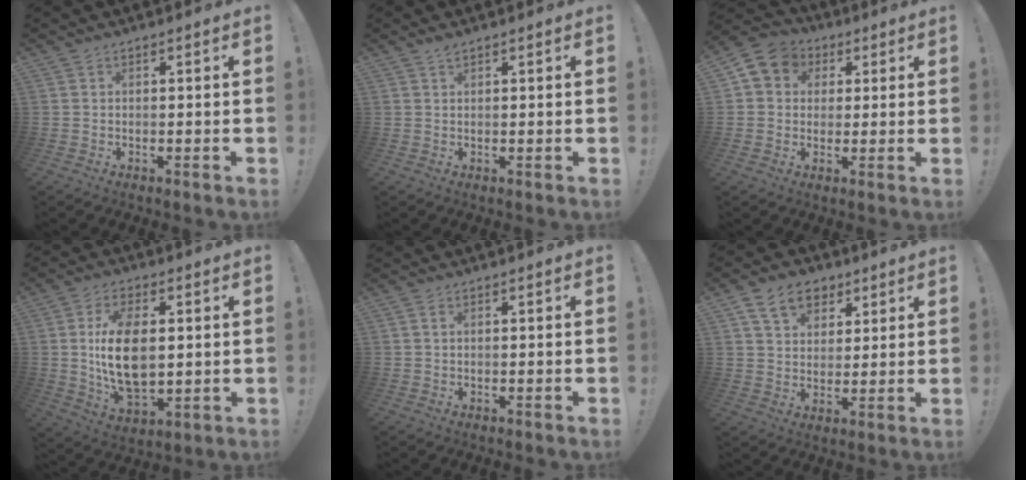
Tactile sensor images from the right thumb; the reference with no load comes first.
{"total": 1.4, "force": [1.1, 0.3, 0.8], "torque": [-0.001, -0.006, 0.016]}
{"total": 7.9, "force": [2.2, 7.0, 2.8], "torque": [-0.047, 0.000, 0.049]}
{"total": 15.1, "force": [1.6, 8.5, 12.4], "torque": [-0.226, -0.010, 0.025]}
{"total": 0.8, "force": [0.4, 0.3, 0.6], "torque": [-0.019, 0.005, 0.007]}
{"total": 11.1, "force": [6.0, 8.1, 4.6], "torque": [-0.071, -0.022, 0.117]}